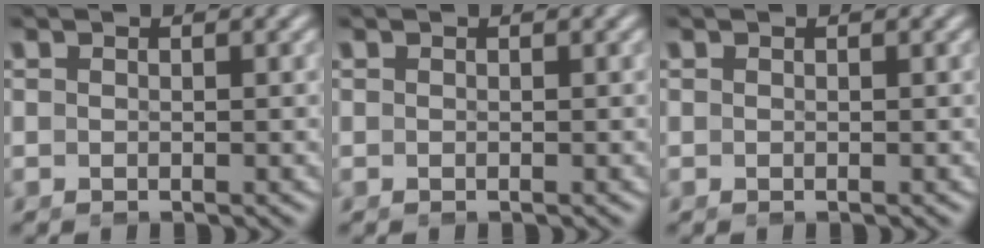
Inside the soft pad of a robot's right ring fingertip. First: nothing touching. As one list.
[{"total": 0.0}, {"total": 0.0}]